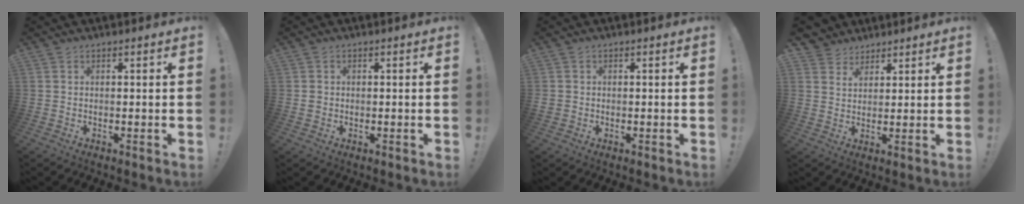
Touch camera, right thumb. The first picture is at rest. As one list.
[{"total": 1.6, "force": [0.4, 1.5, 0.2], "torque": [-0.004, 0.006, 0.006]}, {"total": 1.5, "force": [0.2, 1.5, 0.3], "torque": [-0.004, 0.005, 0.004]}, {"total": 4.7, "force": [3.5, 3.1, -0.1], "torque": [-0.006, -0.027, 0.069]}]